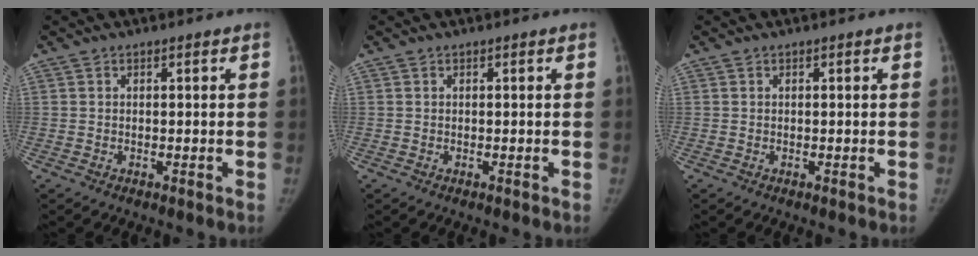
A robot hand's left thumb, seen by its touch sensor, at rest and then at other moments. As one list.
[{"total": 0.0}, {"total": 0.0}]